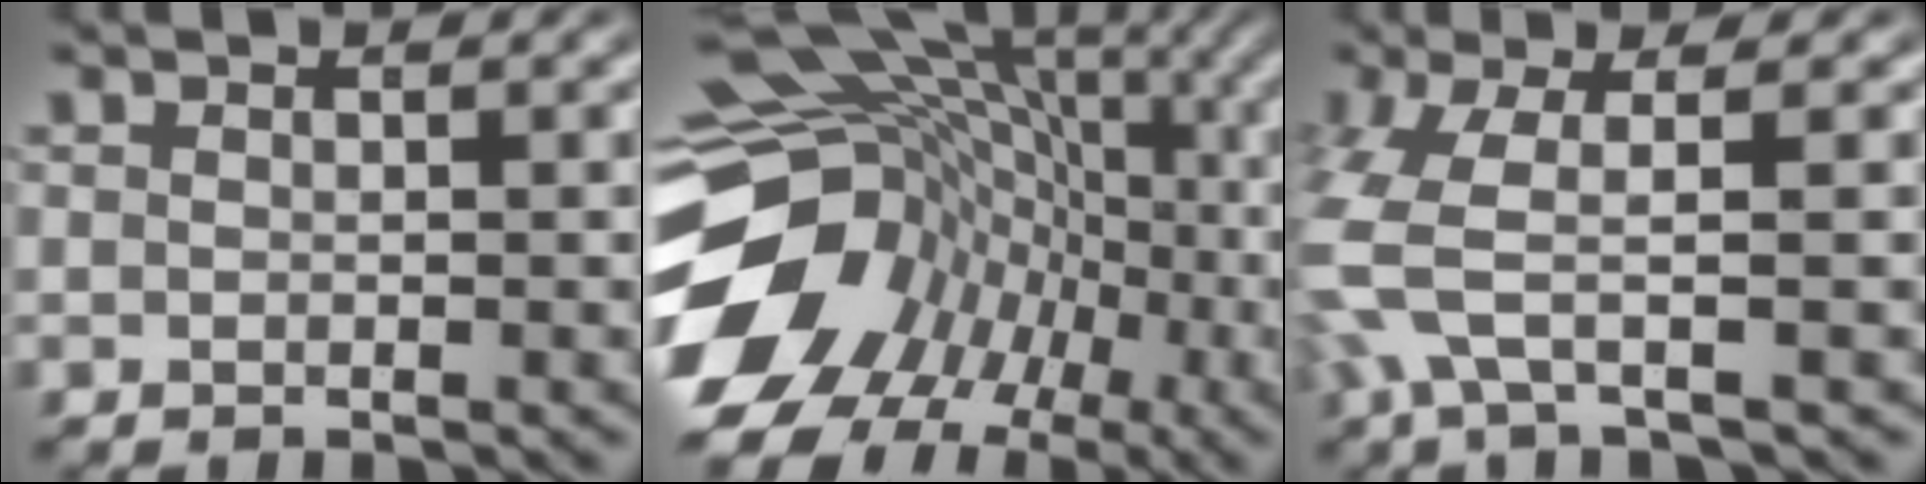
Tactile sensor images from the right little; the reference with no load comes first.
{"total": 20.2, "force": [-2.1, 16.6, 11.3], "torque": [-0.215, -0.074, -0.018]}
{"total": 5.3, "force": [0.7, 2.2, 4.7], "torque": [-0.119, -0.003, 0.011]}